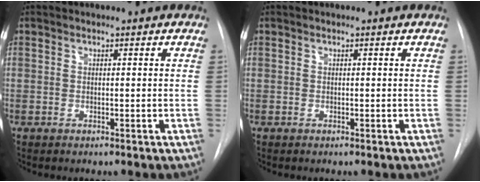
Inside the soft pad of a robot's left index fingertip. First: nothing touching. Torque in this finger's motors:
{"motor_torque": [-0.02, 0.01, 0.00, 0.01]}